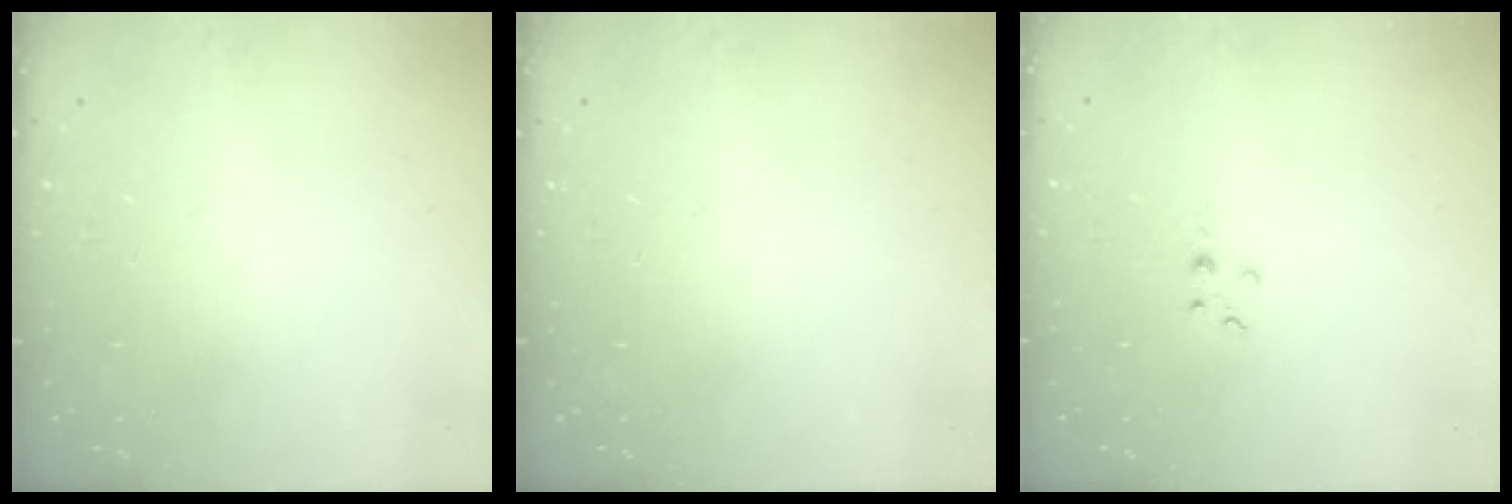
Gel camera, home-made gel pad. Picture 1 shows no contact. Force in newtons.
{"total": 0.0}
{"total": 1.0, "press": 1.0, "slide": 0.1}